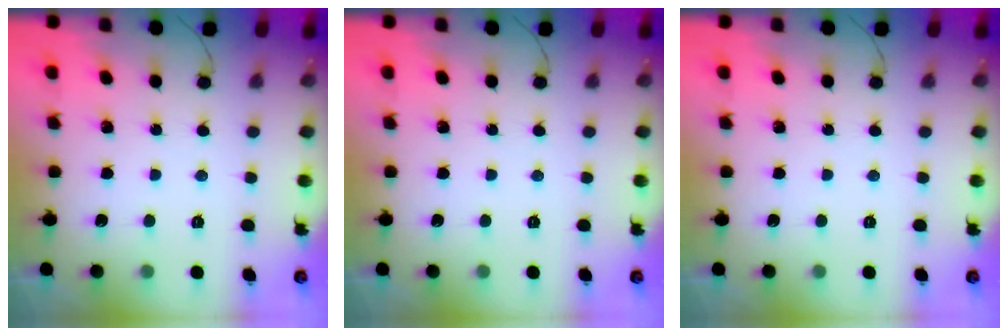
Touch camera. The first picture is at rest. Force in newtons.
{"total": 0.0}
{"total": 0.0}